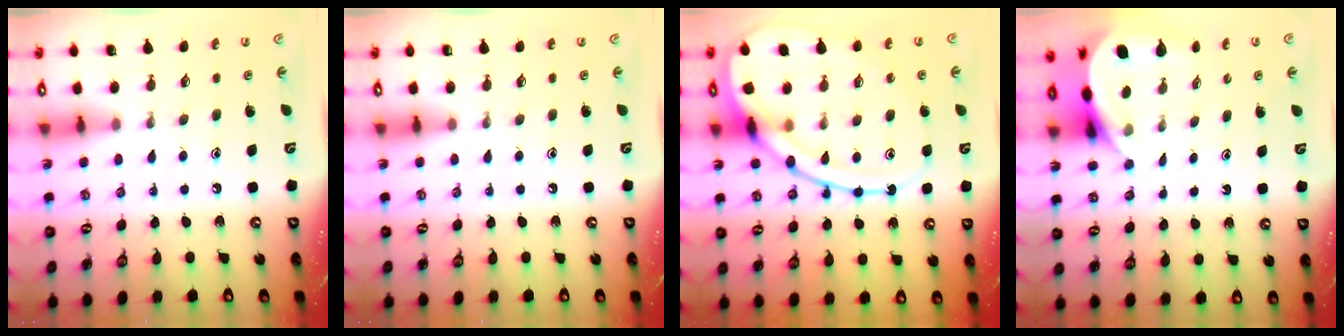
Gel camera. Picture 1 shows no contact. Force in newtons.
{"total": 0.0}
{"total": 17.3, "press": 17.2, "slide": 1.6}
{"total": 5.1, "press": 5.1, "slide": 0.4}